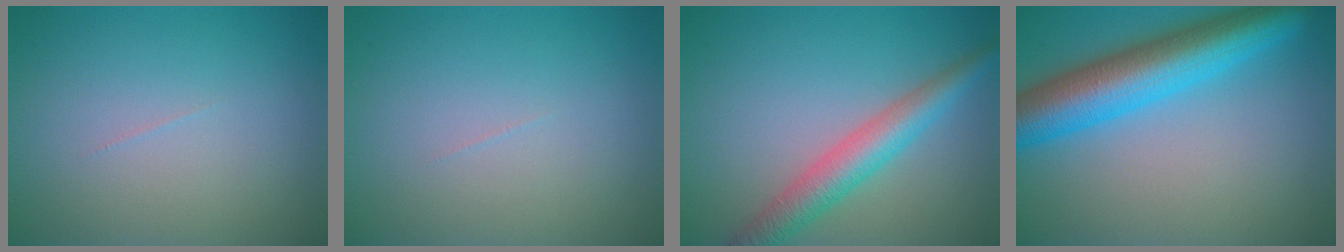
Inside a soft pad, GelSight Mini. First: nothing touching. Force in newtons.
{"total": 0.0}
{"total": 4.4, "press": 4.4, "slide": 0.2}
{"total": 8.7, "press": 8.7, "slide": 0.2}